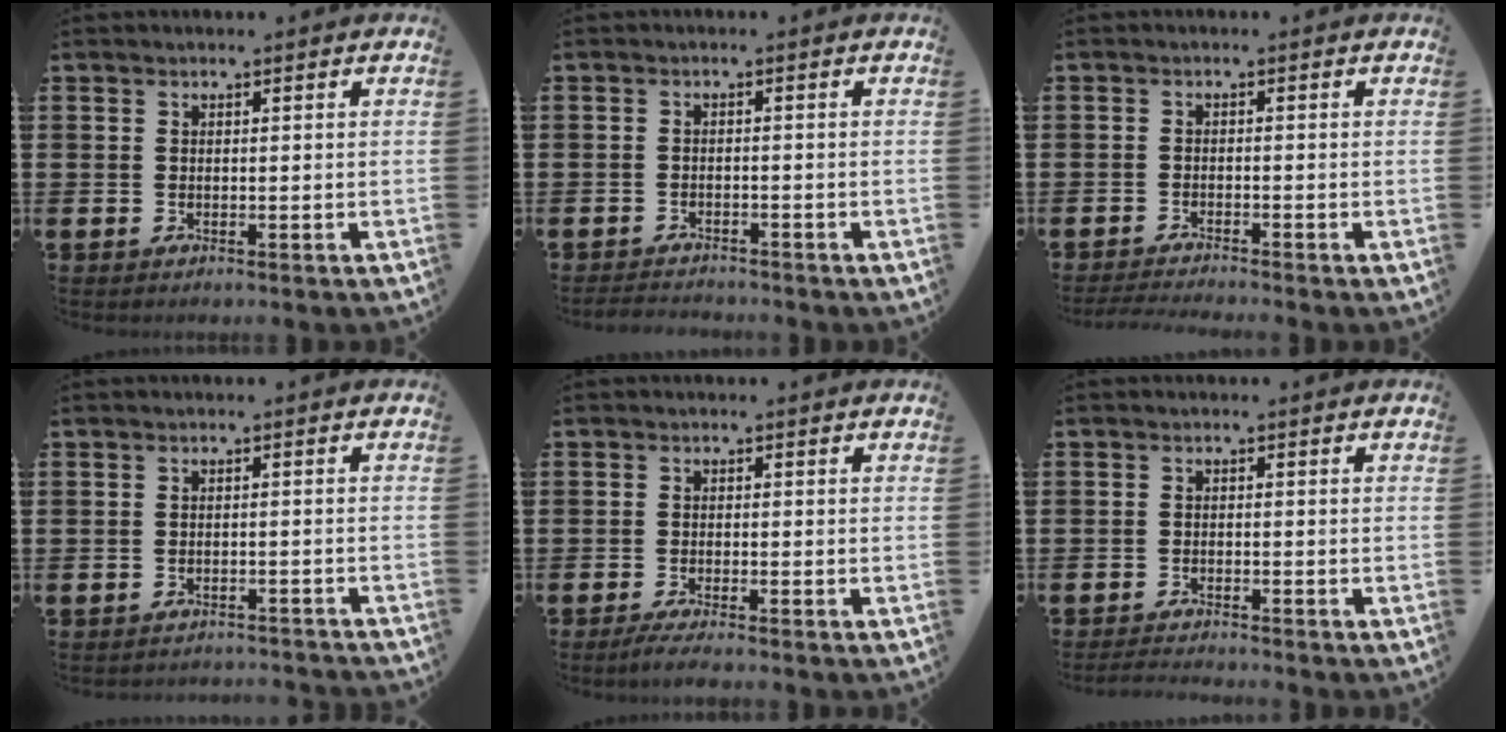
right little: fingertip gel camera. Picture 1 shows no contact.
{"total": 1.6, "force": [-1.6, 0.0, -0.1], "torque": [-0.003, 0.002, -0.035]}
{"total": 1.4, "force": [-1.4, -0.2, 0.3], "torque": [-0.004, 0.001, -0.028]}
{"total": 1.3, "force": [-1.3, -0.1, -0.1], "torque": [-0.003, 0.004, -0.027]}
{"total": 1.6, "force": [-1.2, 0.1, 1.1], "torque": [-0.018, -0.001, -0.022]}
{"total": 1.4, "force": [-1.4, -0.1, 0.3], "torque": [-0.006, 0.001, -0.027]}